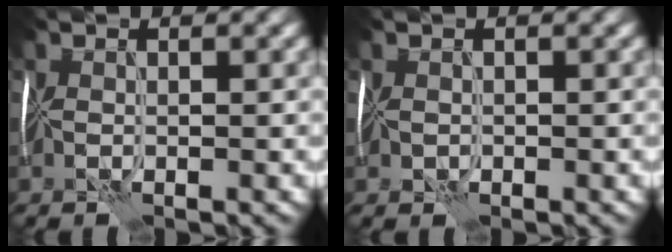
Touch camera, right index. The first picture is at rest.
{"total": 1.2, "force": [-0.4, 0.8, 0.8], "torque": [-0.012, -0.005, -0.003]}